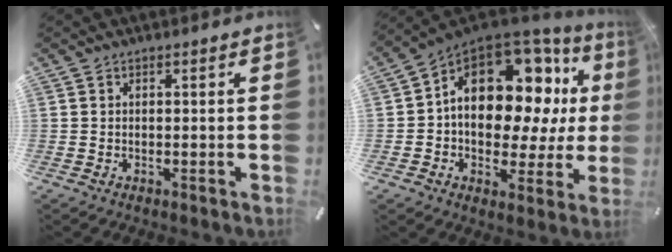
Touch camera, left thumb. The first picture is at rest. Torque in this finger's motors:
{"motor_torque": [0.75, 1.68, 1.67, -1.10, 0.69]}